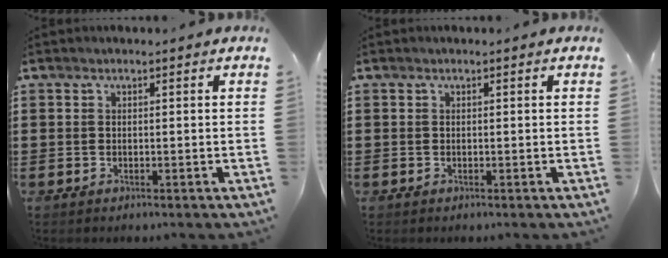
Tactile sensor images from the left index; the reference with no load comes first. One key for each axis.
{"total": 0.0}